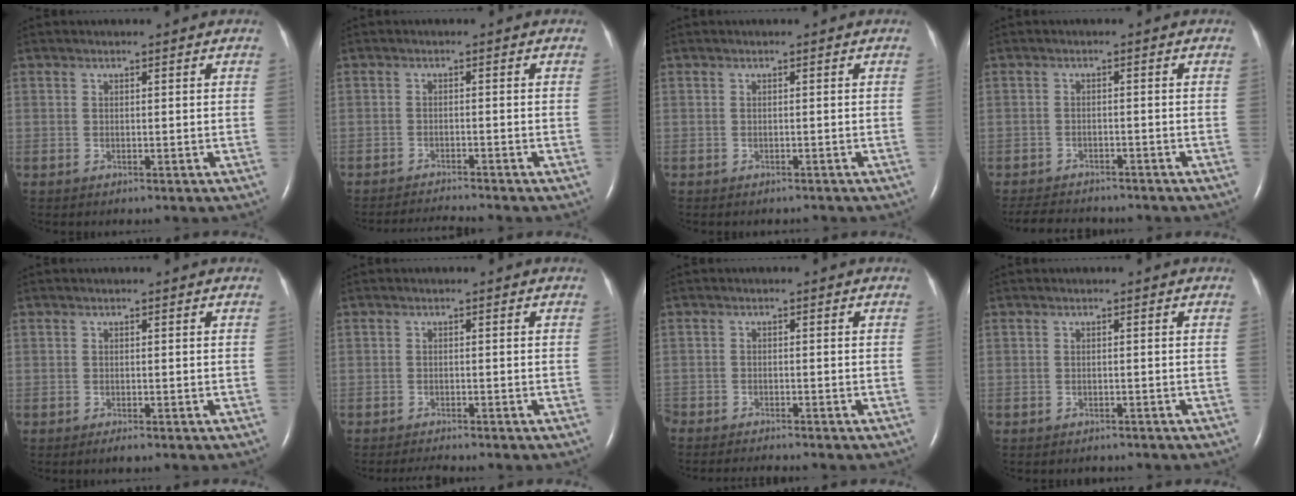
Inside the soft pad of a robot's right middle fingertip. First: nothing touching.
{"total": 4.1, "force": [-3.9, -1.3, 0.4], "torque": [-0.010, -0.019, -0.064]}
{"total": 0.6, "force": [-0.5, 0.3, 0.0], "torque": [-0.004, 0.000, -0.008]}
{"total": 7.4, "force": [-7.0, 1.3, 2.0], "torque": [-0.033, -0.010, -0.107]}
{"total": 0.8, "force": [-0.6, 0.0, 0.6], "torque": [-0.012, -0.002, -0.009]}
{"total": 1.7, "force": [-1.6, 0.5, 0.3], "torque": [-0.006, -0.003, -0.018]}
{"total": 5.3, "force": [-5.0, 0.1, 1.7], "torque": [-0.017, -0.016, -0.080]}
{"total": 1.5, "force": [-1.3, 0.6, 0.1], "torque": [-0.007, -0.001, -0.018]}